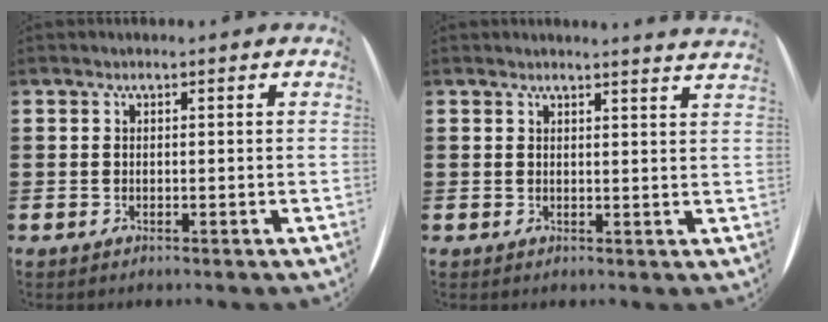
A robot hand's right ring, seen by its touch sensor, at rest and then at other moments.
{"total": 1.8, "force": [1.8, -0.5, 0.1], "torque": [-0.002, -0.010, 0.033]}